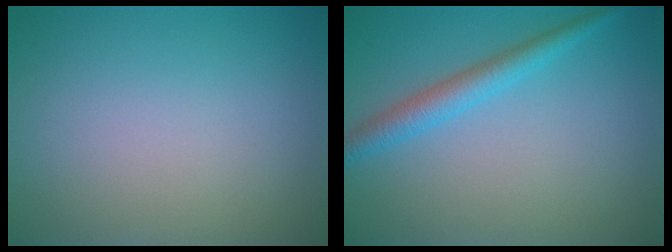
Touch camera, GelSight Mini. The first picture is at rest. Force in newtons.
{"total": 2.8, "press": 2.8, "slide": 0.0}